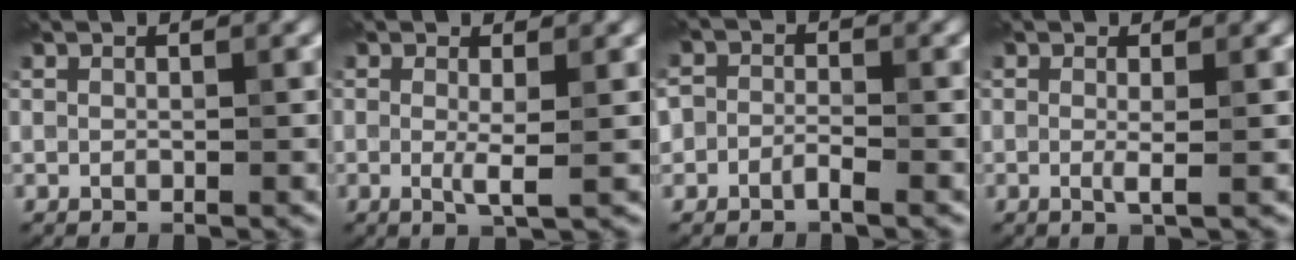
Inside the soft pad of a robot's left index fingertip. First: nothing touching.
{"total": 2.0, "force": [0.0, 0.2, 2.0], "torque": [-0.039, -0.007, -0.003]}
{"total": 1.4, "force": [-0.9, 0.8, 0.7], "torque": [-0.012, 0.004, -0.020]}
{"total": 1.3, "force": [-0.1, 0.1, 1.3], "torque": [-0.027, -0.006, -0.003]}